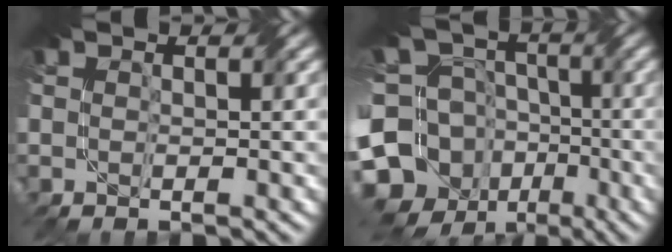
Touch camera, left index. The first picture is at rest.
{"total": 11.7, "force": [-4.9, 9.9, 3.9], "torque": [-0.093, 0.005, -0.098]}